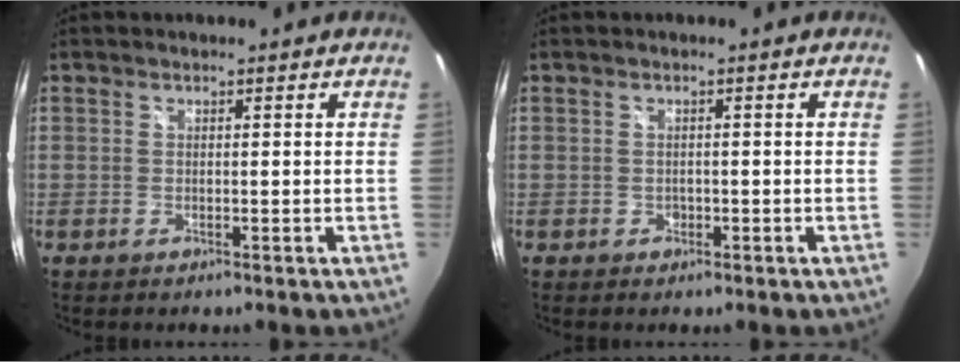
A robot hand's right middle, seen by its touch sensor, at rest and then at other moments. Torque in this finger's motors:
{"motor_torque": [-0.18, -0.09, 0.00, 0.02]}